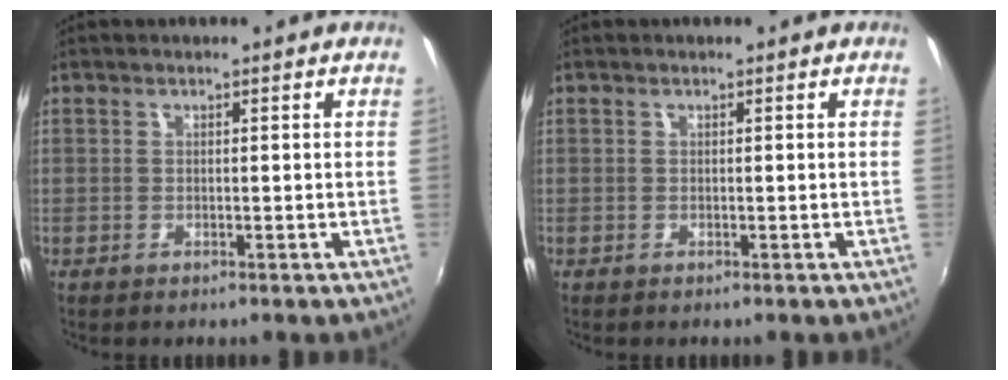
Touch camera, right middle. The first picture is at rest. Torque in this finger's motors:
{"motor_torque": [-0.29, -0.06, 0.07, 0.00]}